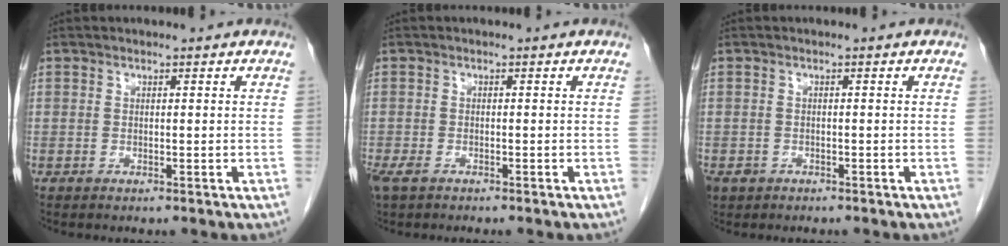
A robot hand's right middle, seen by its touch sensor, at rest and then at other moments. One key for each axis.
{"total": 2.9, "fx": -2.0, "fy": 1.3, "fz": 1.7, "tx": -0.040, "ty": -0.006, "tz": -0.032}
{"total": 2.2, "fx": -1.4, "fy": 1.6, "fz": 0.5, "tx": -0.013, "ty": 0.002, "tz": -0.020}